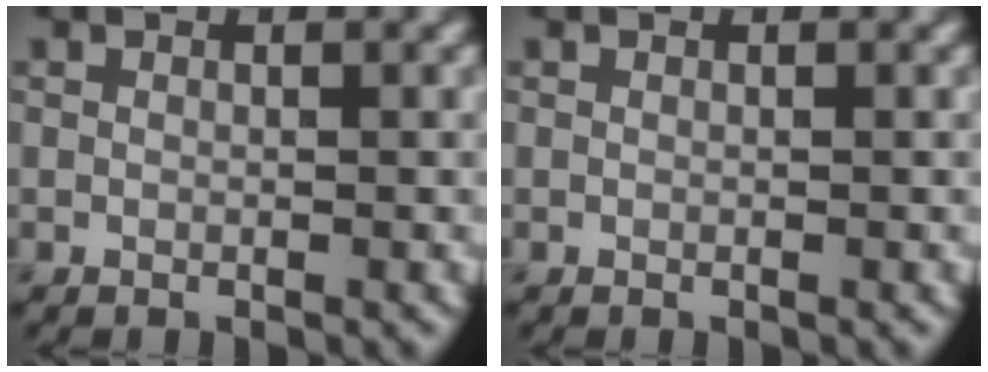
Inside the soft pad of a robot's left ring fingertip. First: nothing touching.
{"total": 0.0}